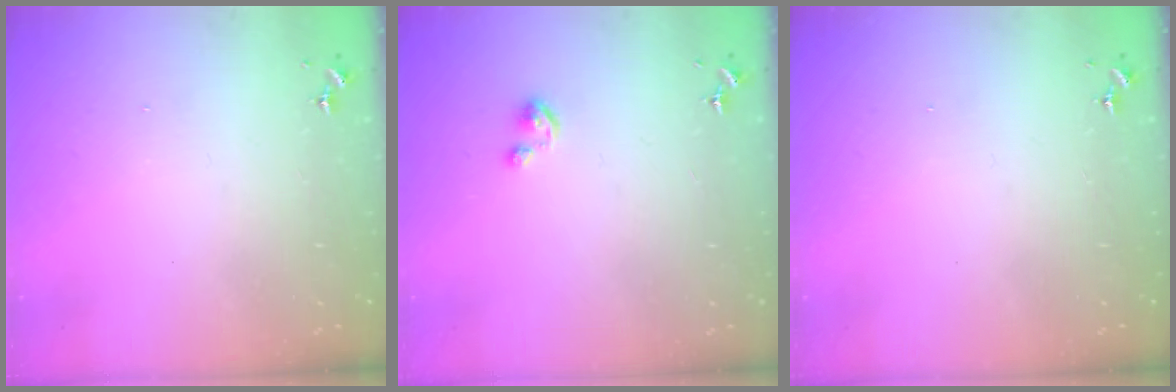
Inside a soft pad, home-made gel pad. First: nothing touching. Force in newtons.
{"total": 2.4, "press": 2.4, "slide": 0.2}
{"total": 0.0}